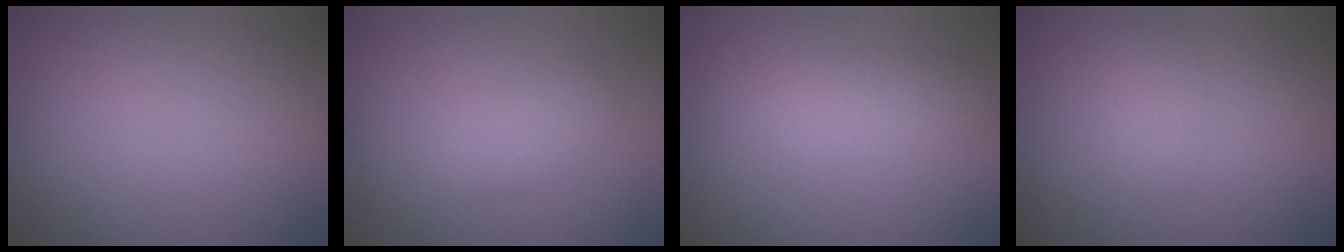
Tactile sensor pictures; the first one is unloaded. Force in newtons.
{"total": 2.0, "press": 2.0, "slide": 0.0}
{"total": 2.7, "press": 2.7, "slide": 0.2}
{"total": 1.1, "press": 1.1, "slide": 0.0}